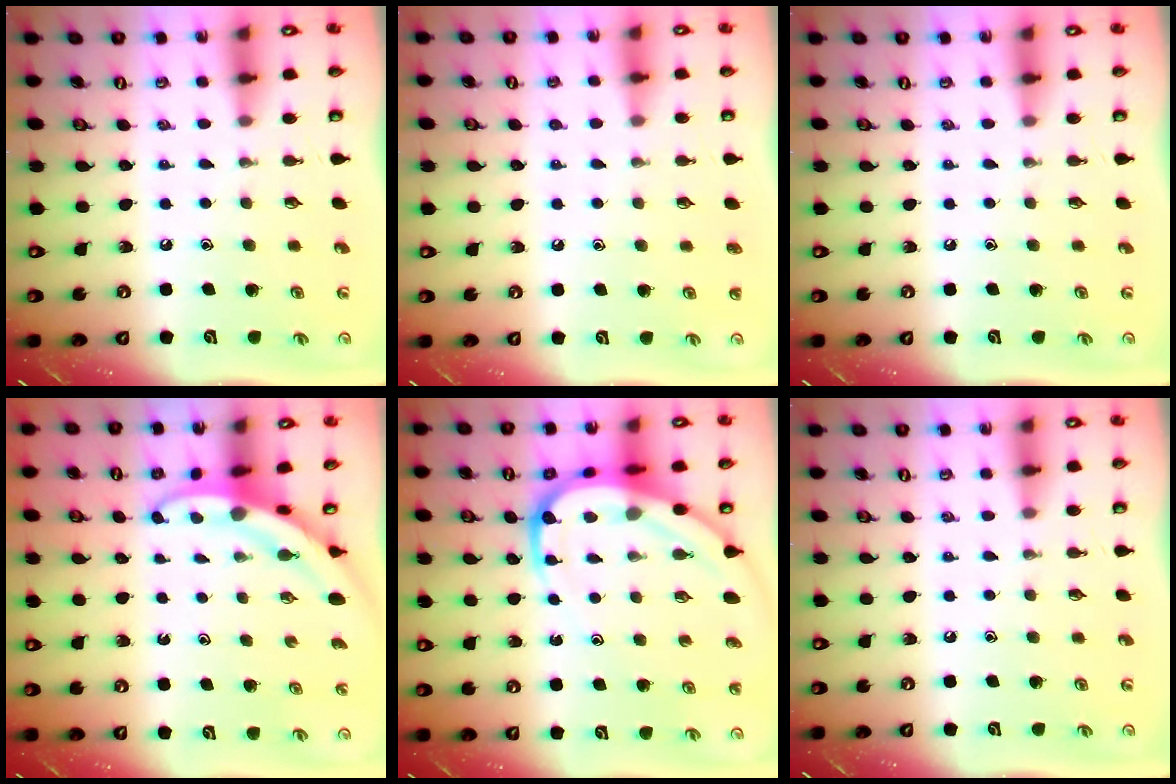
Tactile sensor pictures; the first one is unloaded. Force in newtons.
{"total": 1.0, "press": 1.0, "slide": 0.1}
{"total": 0.0}
{"total": 3.7, "press": 3.7, "slide": 0.4}
{"total": 12.4, "press": 12.4, "slide": 1.2}
{"total": 0.0}